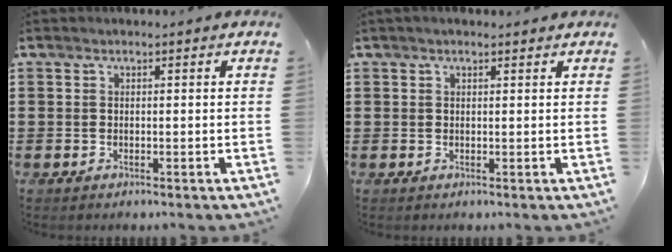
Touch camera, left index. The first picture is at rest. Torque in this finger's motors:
{"motor_torque": [2.14, 0.00, 0.26, 0.04]}